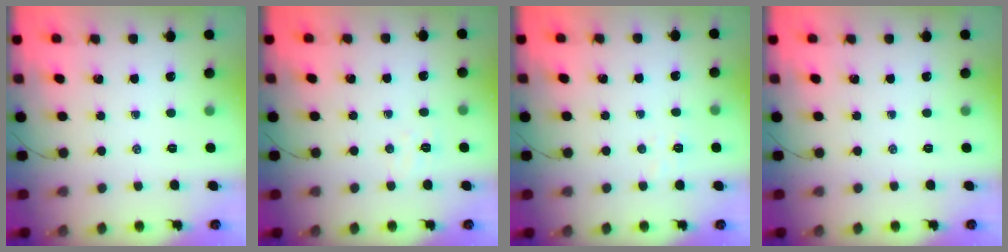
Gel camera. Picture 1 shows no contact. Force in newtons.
{"total": 4.2, "press": 4.0, "slide": 1.0}
{"total": 3.7, "press": 3.5, "slide": 1.1}
{"total": 0.0}